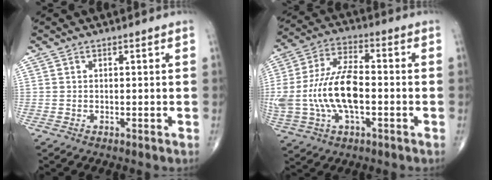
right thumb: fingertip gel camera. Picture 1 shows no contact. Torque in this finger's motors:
{"motor_torque": [2.25, 2.14, 1.85, -0.20, 0.22]}